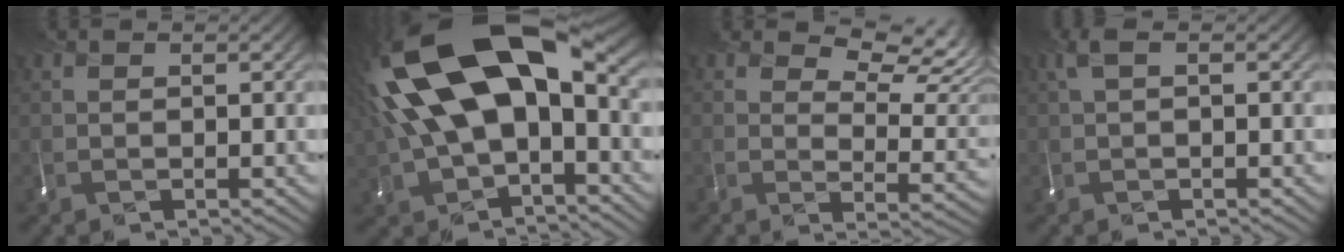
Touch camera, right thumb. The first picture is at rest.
{"total": 17.2, "force": [1.9, 9.3, 14.4], "torque": [-0.288, -0.005, 0.039]}
{"total": 8.6, "force": [6.1, 3.1, 5.2], "torque": [-0.077, -0.008, 0.082]}
{"total": 1.1, "force": [0.2, 0.0, 1.1], "torque": [-0.027, 0.003, 0.001]}